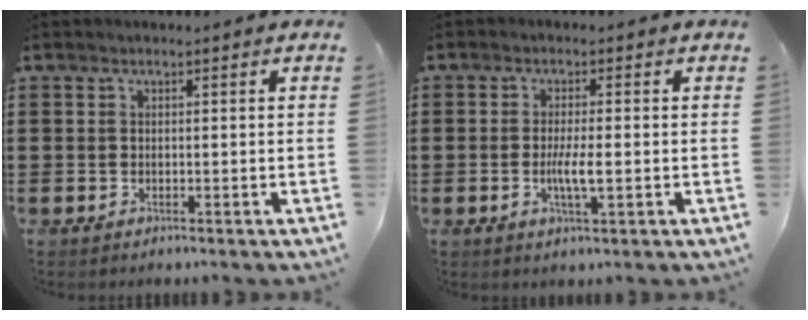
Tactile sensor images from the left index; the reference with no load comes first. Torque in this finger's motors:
{"motor_torque": [0.47, 0.09, 0.35, 0.08]}